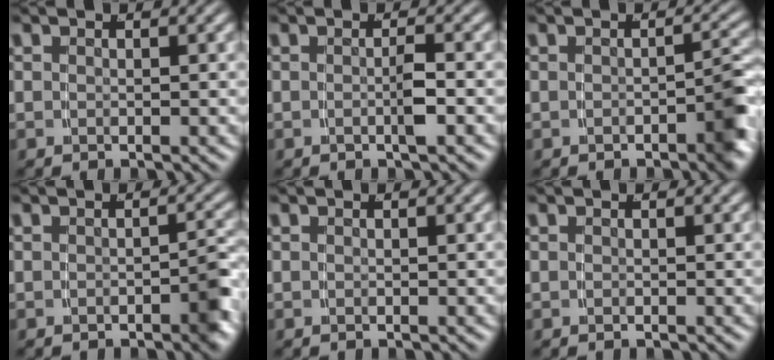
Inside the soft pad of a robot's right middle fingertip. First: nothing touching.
{"total": 1.4, "force": [-0.6, -0.5, 1.1], "torque": [-0.013, -0.003, -0.008]}
{"total": 2.7, "force": [-1.3, 0.6, 2.3], "torque": [-0.026, -0.001, -0.021]}
{"total": 2.1, "force": [-1.0, 0.4, 1.7], "torque": [-0.021, 0.000, -0.019]}
{"total": 0.0}
{"total": 0.0}